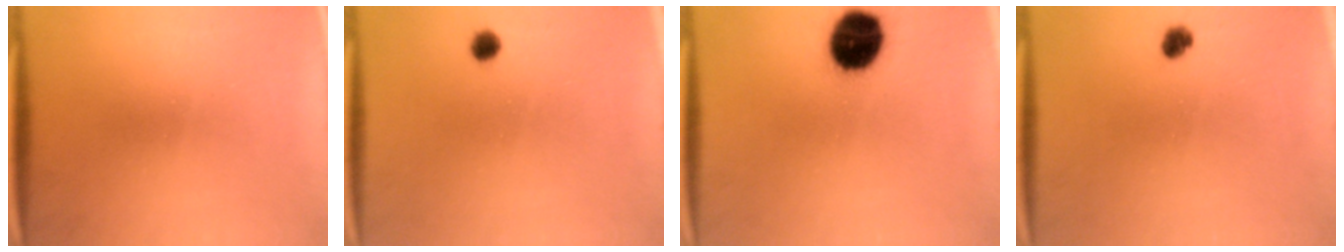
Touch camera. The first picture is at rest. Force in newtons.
{"total": 1.8}
{"total": 14.2}
{"total": 2.2}